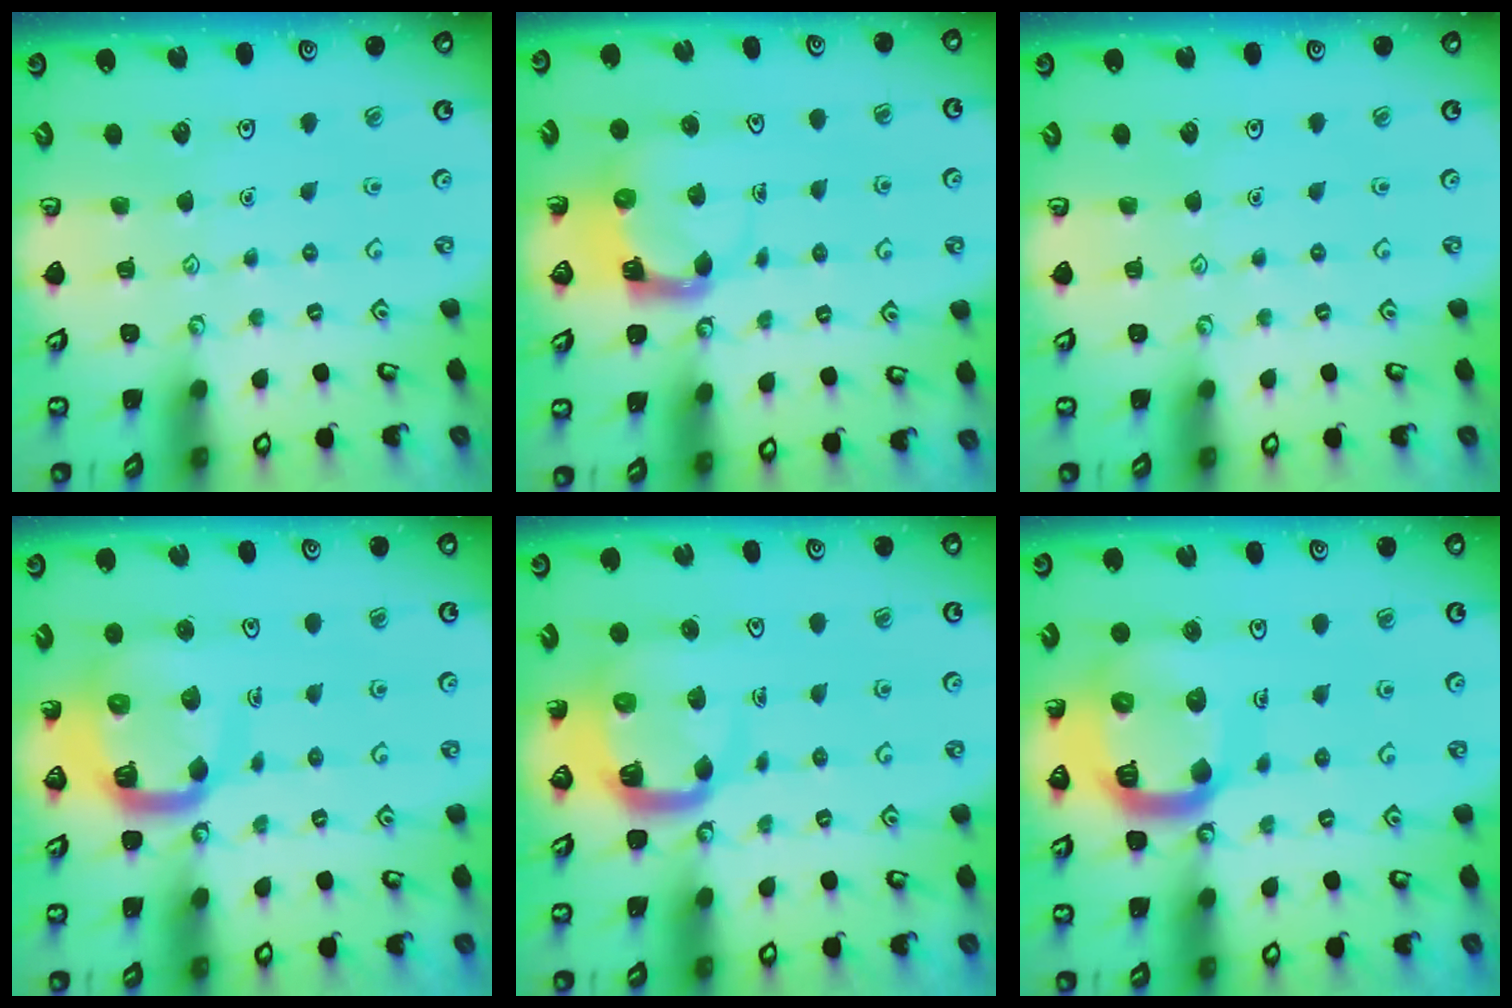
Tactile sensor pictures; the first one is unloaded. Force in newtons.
{"total": 4.0, "press": 3.9, "slide": 0.6}
{"total": 0.0}
{"total": 11.3, "press": 11.2, "slide": 1.3}
{"total": 6.4, "press": 6.4, "slide": 0.9}
{"total": 19.8, "press": 19.7, "slide": 2.1}